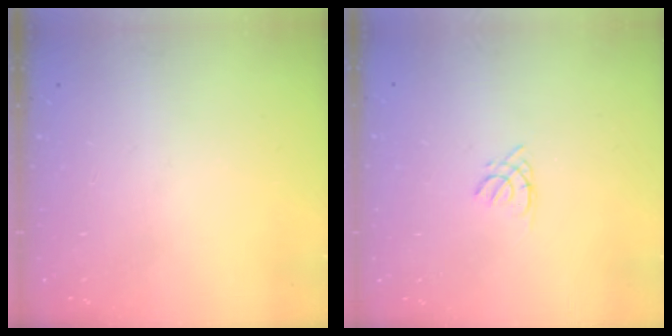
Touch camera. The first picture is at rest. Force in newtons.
{"total": 1.7, "press": 1.7, "slide": 0.3}